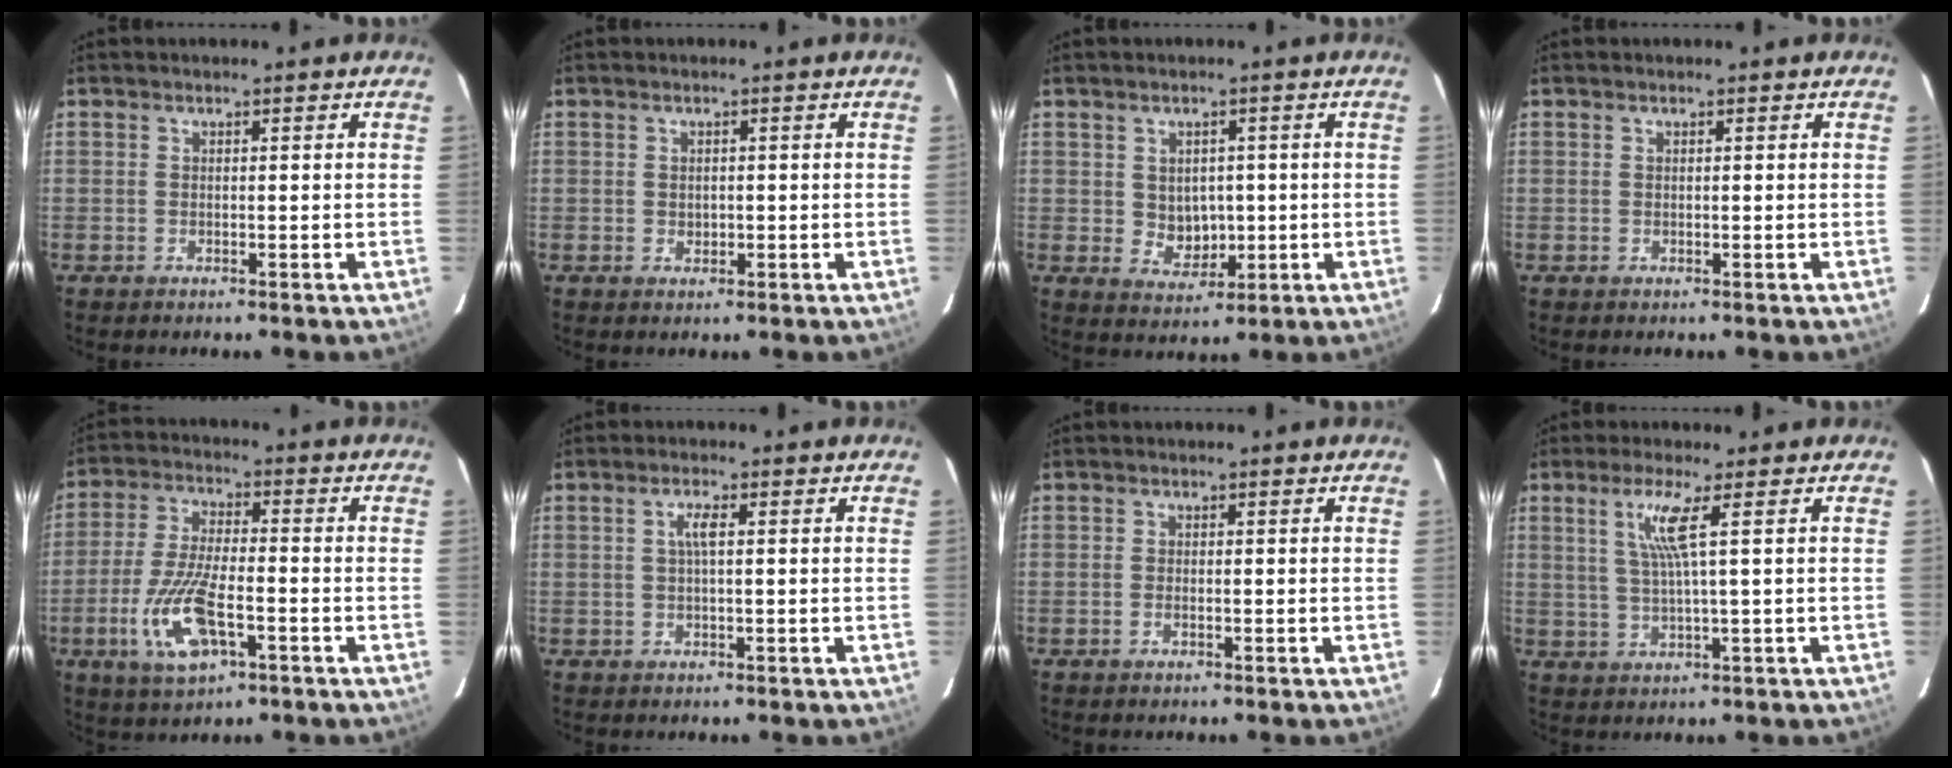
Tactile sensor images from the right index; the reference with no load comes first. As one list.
[{"total": 1.3, "force": [0.0, 1.2, 0.6], "torque": [-0.008, 0.002, 0.001]}, {"total": 5.0, "force": [0.2, 4.4, 2.5], "torque": [-0.044, 0.003, 0.015]}, {"total": 0.0}, {"total": 12.5, "force": [-4.7, 4.4, 10.7], "torque": [-0.229, -0.012, -0.086]}, {"total": 2.3, "force": [0.3, 0.2, 2.2], "torque": [-0.044, 0.004, 0.004]}, {"total": 0.7, "force": [-0.3, 0.2, 0.6], "torque": [-0.012, 0.000, -0.007]}, {"total": 5.1, "force": [1.9, -1.0, 4.6], "torque": [-0.085, -0.001, 0.040]}]